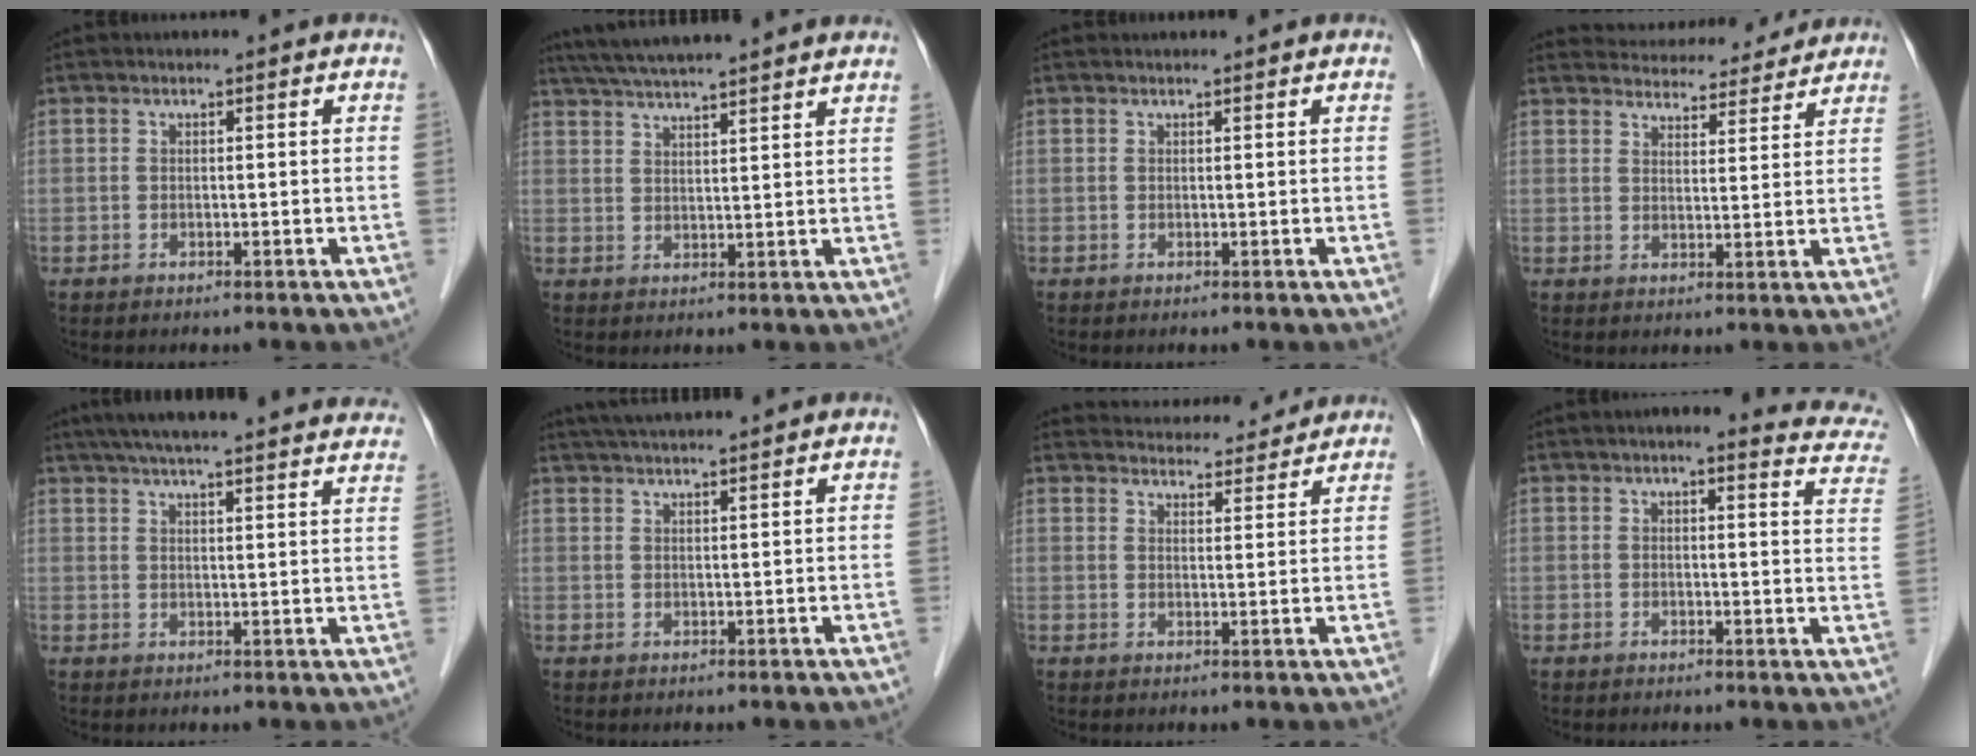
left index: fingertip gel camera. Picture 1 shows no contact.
{"total": 14.3, "force": [12.6, 0.7, 6.6], "torque": [-0.118, 0.041, 0.183]}
{"total": 1.5, "force": [1.4, 0.2, 0.4], "torque": [-0.007, 0.019, 0.022]}
{"total": 13.3, "force": [12.7, 3.0, 2.6], "torque": [-0.022, 0.019, 0.162]}
{"total": 28.4, "force": [25.7, 2.7, 11.9], "torque": [-0.189, -0.013, 0.314]}
{"total": 9.5, "force": [8.6, 0.6, 4.2], "torque": [-0.069, 0.039, 0.125]}
{"total": 11.6, "force": [11.1, 2.2, 2.1], "torque": [-0.018, 0.018, 0.140]}
{"total": 11.6, "force": [10.4, 2.3, 4.6], "torque": [-0.020, -0.018, 0.083]}